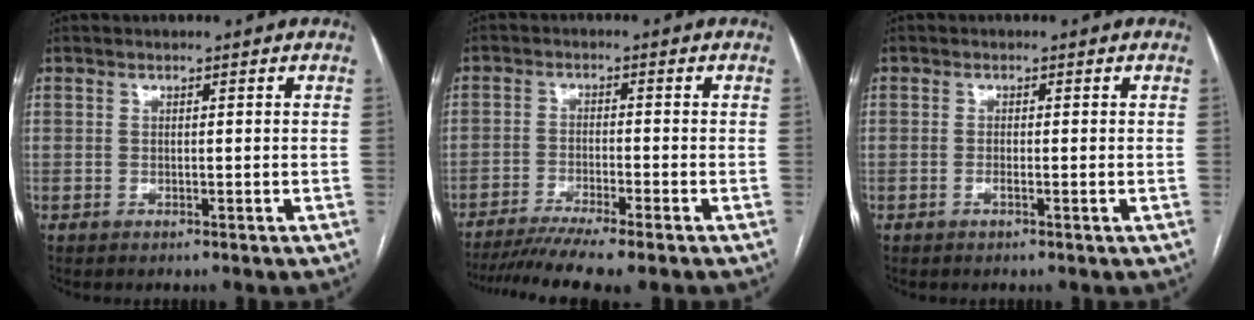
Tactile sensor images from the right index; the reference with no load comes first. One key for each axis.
{"total": 9.9, "fx": -8.2, "fy": -0.6, "fz": 5.6, "tx": -0.078, "ty": -0.022, "tz": -0.130}
{"total": 0.9, "fx": -0.3, "fy": 0.0, "fz": 0.8, "tx": -0.018, "ty": 0.002, "tz": -0.002}